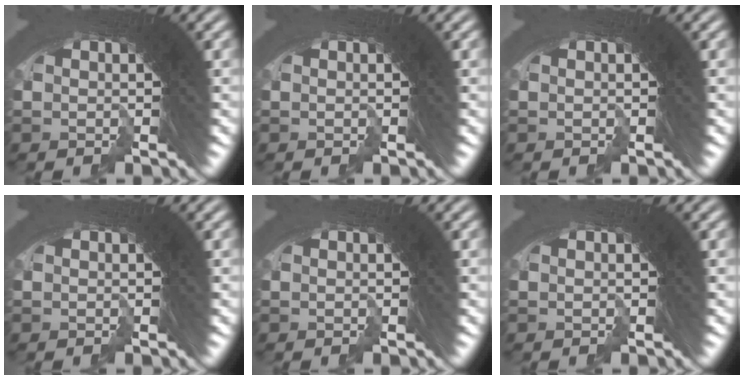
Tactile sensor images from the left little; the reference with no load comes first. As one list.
[{"total": 0.0}, {"total": 0.0}, {"total": 0.0}, {"total": 0.0}, {"total": 0.0}]